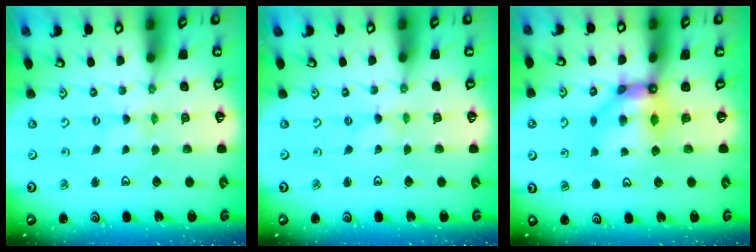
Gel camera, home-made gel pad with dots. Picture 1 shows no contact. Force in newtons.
{"total": 0.0}
{"total": 9.4, "press": 9.3, "slide": 0.8}